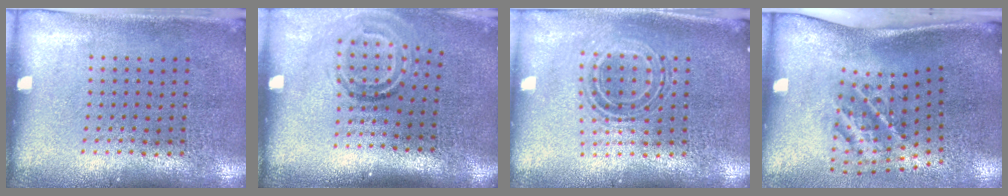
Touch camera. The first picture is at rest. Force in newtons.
{"total": 1.9, "press": 1.2, "slide": 1.4}
{"total": 0.7, "press": 0.7, "slide": 0.2}
{"total": 2.2, "press": 1.2, "slide": 1.8}